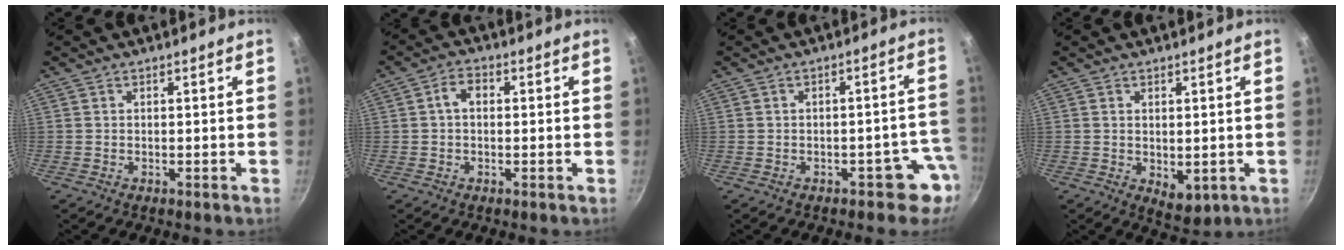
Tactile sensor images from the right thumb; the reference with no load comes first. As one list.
[{"total": 3.6, "force": [0.3, 2.5, 2.5], "torque": [-0.040, 0.012, -0.001]}, {"total": 4.9, "force": [-2.6, 3.2, 2.6], "torque": [0.033, 0.038, -0.024]}, {"total": 4.5, "force": [-0.1, 2.8, 3.6], "torque": [-0.044, -0.014, 0.006]}]